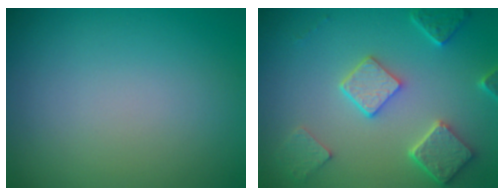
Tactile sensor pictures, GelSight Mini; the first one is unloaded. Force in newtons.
{"total": 4.9, "press": 3.9, "slide": 3.0}